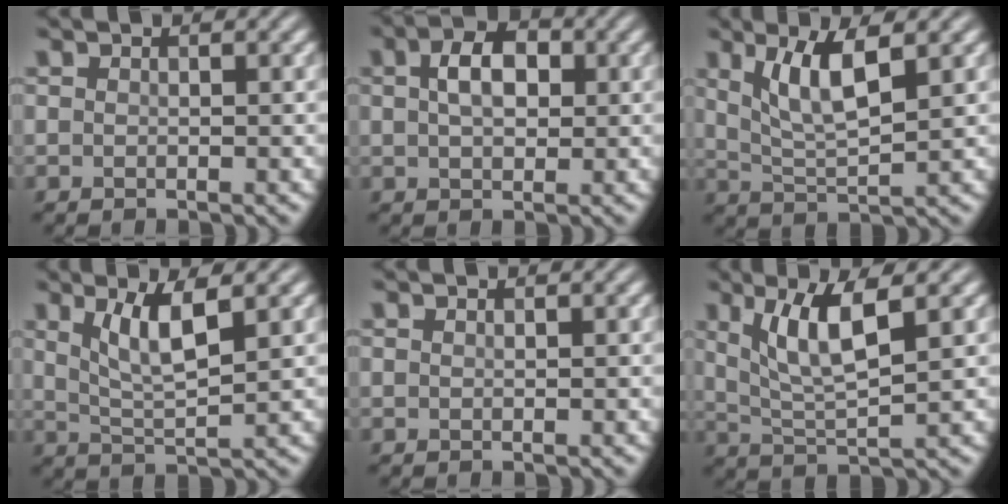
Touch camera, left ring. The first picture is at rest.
{"total": 4.0, "force": [0.9, 2.5, 3.0], "torque": [-0.055, 0.009, 0.011]}
{"total": 5.2, "force": [2.2, 1.5, 4.5], "torque": [-0.089, -0.005, 0.043]}
{"total": 4.5, "force": [1.9, 1.1, 3.9], "torque": [-0.079, -0.006, 0.039]}
{"total": 0.0}
{"total": 5.8, "force": [2.2, 1.4, 5.1], "torque": [-0.097, -0.005, 0.044]}